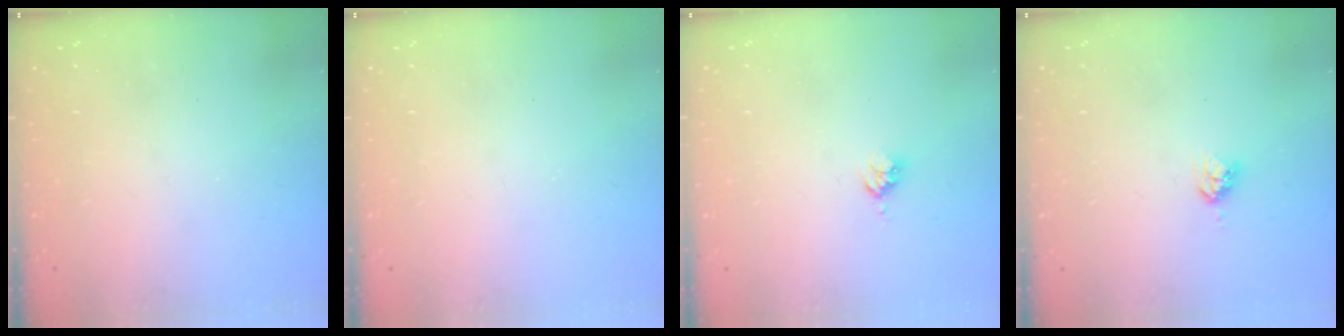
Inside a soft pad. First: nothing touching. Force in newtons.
{"total": 0.0}
{"total": 2.5, "press": 2.5, "slide": 0.3}
{"total": 4.4, "press": 4.3, "slide": 0.6}